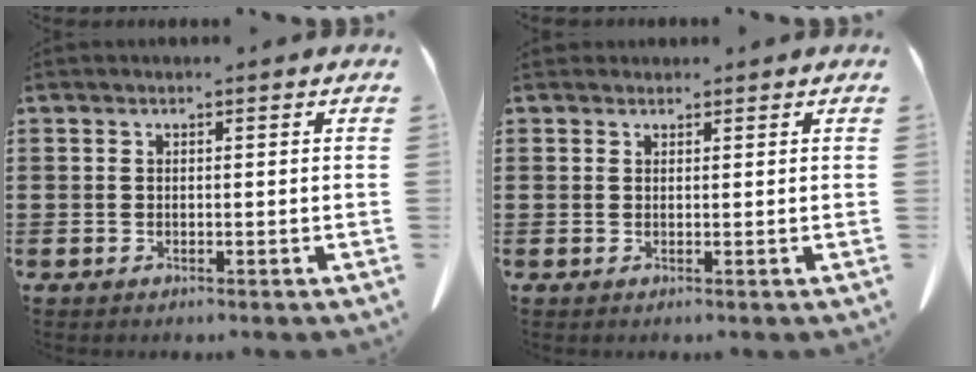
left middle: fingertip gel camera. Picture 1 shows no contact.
{"total": 0.9, "force": [0.8, 0.3, 0.1], "torque": [-0.004, -0.001, 0.018]}